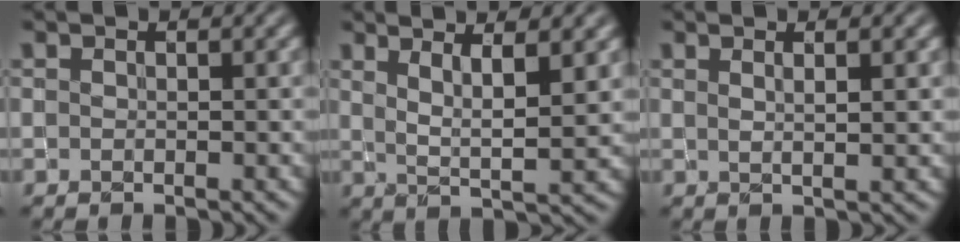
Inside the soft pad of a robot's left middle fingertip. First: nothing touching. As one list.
[{"total": 4.6, "force": [2.1, 1.0, 3.9], "torque": [-0.069, -0.009, 0.040]}, {"total": 2.8, "force": [1.4, 1.0, 2.3], "torque": [-0.018, -0.002, 0.005]}]